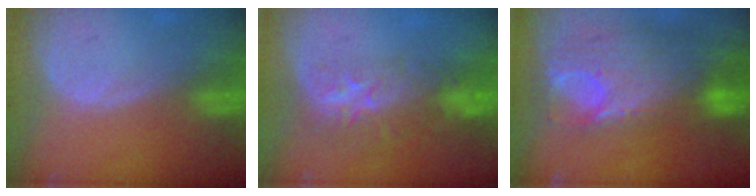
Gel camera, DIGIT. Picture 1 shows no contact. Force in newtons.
{"total": 8.7, "press": 7.2, "slide": 5.0}
{"total": 12.2, "press": 10.3, "slide": 6.5}